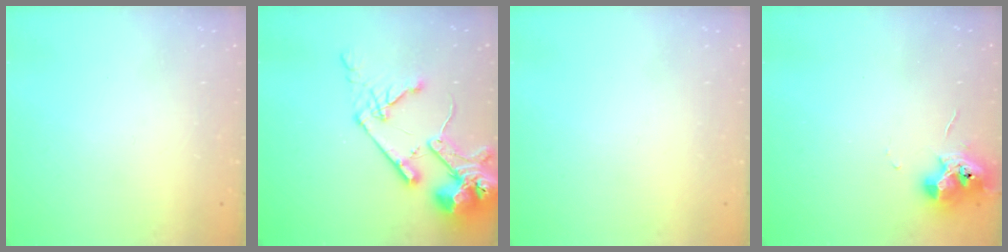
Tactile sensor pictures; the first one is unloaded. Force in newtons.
{"total": 18.1, "press": 17.9, "slide": 2.2}
{"total": 0.0}
{"total": 10.4, "press": 10.3, "slide": 0.7}